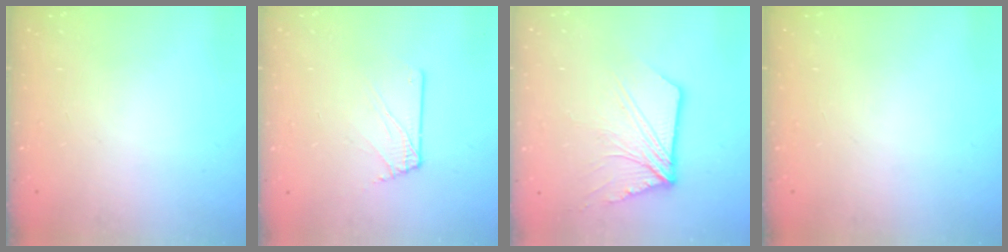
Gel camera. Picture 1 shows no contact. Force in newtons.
{"total": 2.6, "press": 2.6, "slide": 0.2}
{"total": 11.2, "press": 11.1, "slide": 1.4}
{"total": 0.0}